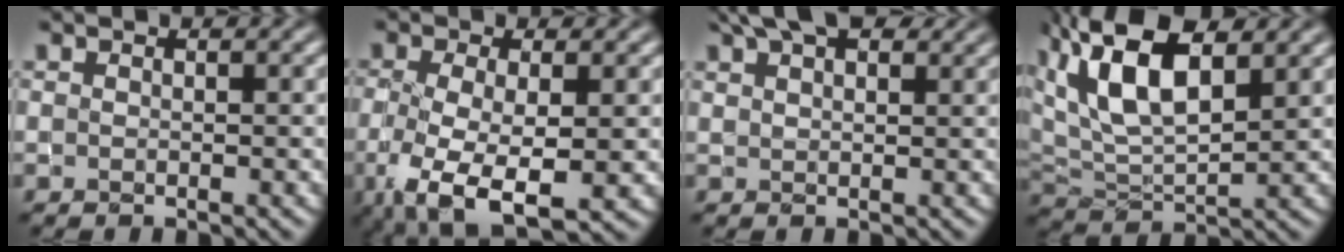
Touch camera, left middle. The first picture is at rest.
{"total": 7.4, "force": [-2.8, 3.2, 6.1], "torque": [-0.134, -0.022, -0.045]}
{"total": 5.2, "force": [4.0, 1.8, 2.8], "torque": [-0.044, 0.021, 0.054]}
{"total": 10.3, "force": [4.8, 4.6, 7.8], "torque": [-0.160, 0.023, 0.083]}